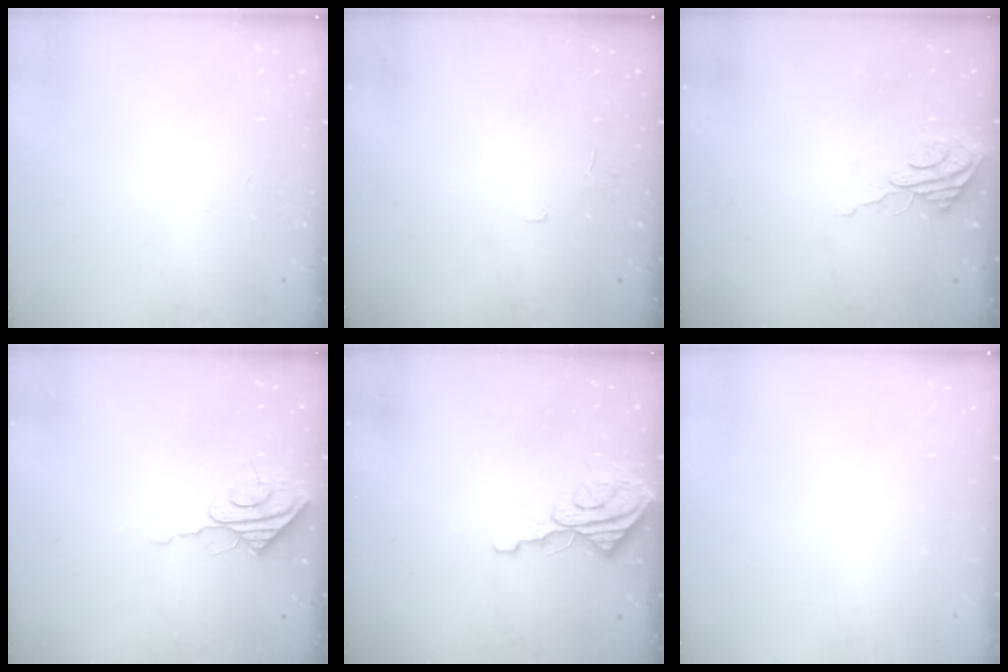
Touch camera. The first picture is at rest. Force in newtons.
{"total": 3.6, "press": 3.5, "slide": 0.2}
{"total": 5.5, "press": 5.5, "slide": 0.3}
{"total": 7.8, "press": 7.8, "slide": 0.8}
{"total": 9.1, "press": 9.1, "slide": 0.7}
{"total": 0.0}